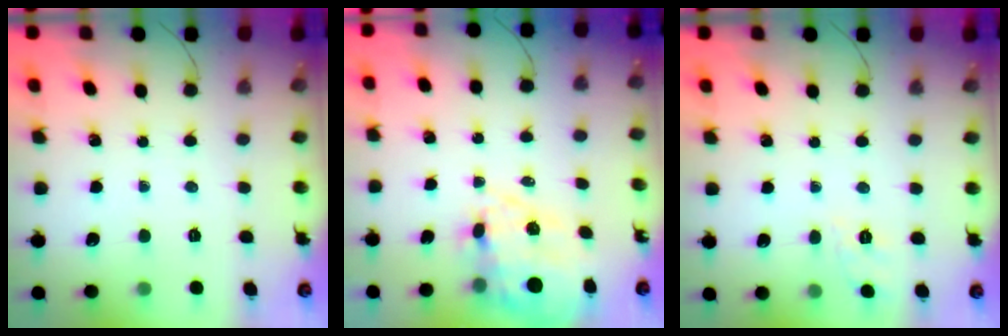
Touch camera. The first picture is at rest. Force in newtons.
{"total": 15.7, "press": 15.3, "slide": 3.9}
{"total": 1.8, "press": 0.5, "slide": 1.7}